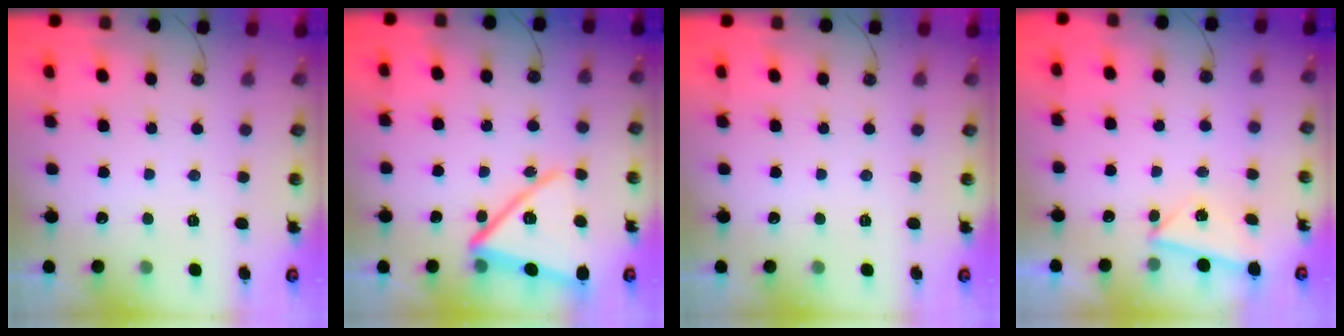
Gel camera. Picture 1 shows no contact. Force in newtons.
{"total": 16.0, "press": 15.9, "slide": 1.3}
{"total": 0.0}
{"total": 2.9, "press": 2.8, "slide": 0.7}